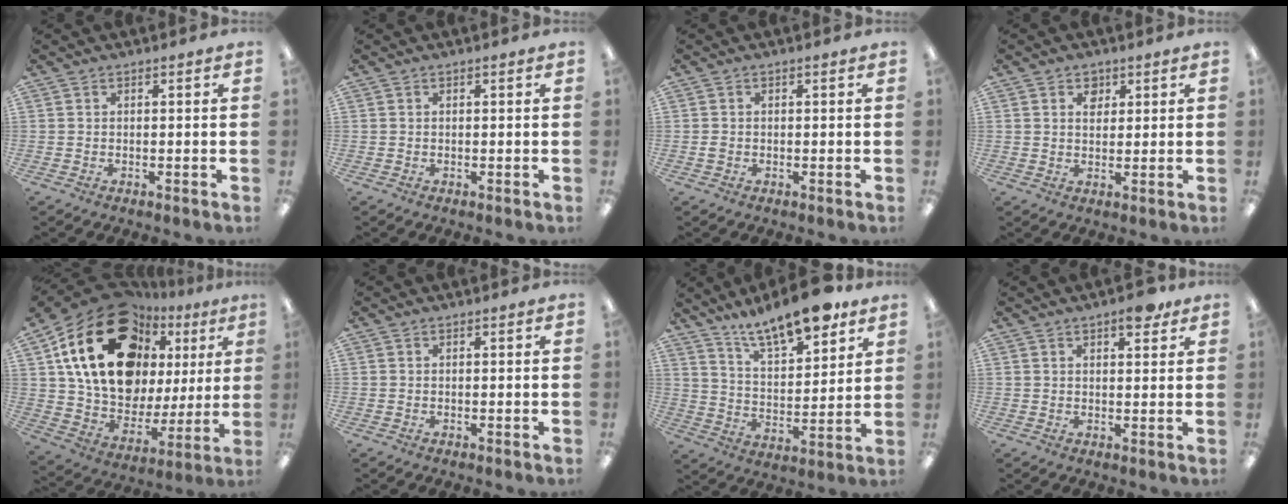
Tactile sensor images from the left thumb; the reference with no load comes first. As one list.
[{"total": 0.0}, {"total": 0.9, "force": [-0.2, 0.7, 0.5], "torque": [-0.010, 0.004, -0.006]}, {"total": 3.4, "force": [1.8, 2.6, 1.2], "torque": [0.003, -0.008, 0.027]}, {"total": 24.1, "force": [11.7, 15.8, 14.1], "torque": [-0.262, -0.064, 0.216]}, {"total": 0.0}, {"total": 15.4, "force": [12.5, 4.4, 7.9], "torque": [-0.131, -0.075, 0.214]}, {"total": 5.2, "force": [3.4, 2.2, 3.3], "torque": [-0.030, -0.016, 0.053]}]